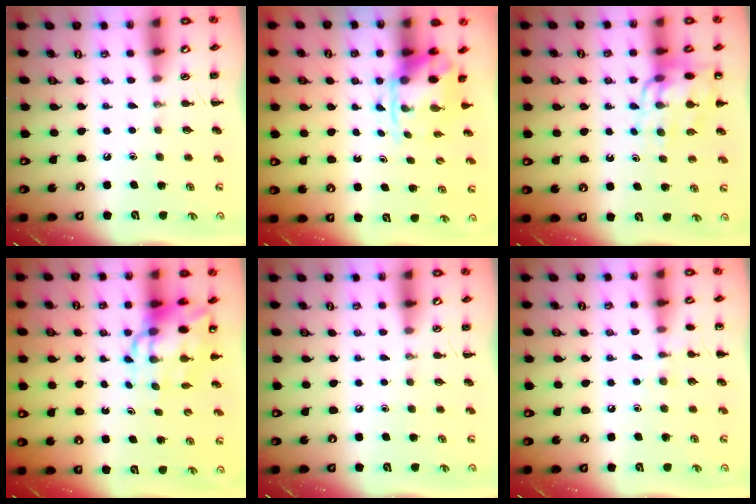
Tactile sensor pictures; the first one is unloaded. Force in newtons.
{"total": 3.6, "press": 3.5, "slide": 0.8}
{"total": 11.6, "press": 11.3, "slide": 2.6}
{"total": 10.1, "press": 9.7, "slide": 2.8}
{"total": 0.0}
{"total": 5.5, "press": 5.2, "slide": 1.8}